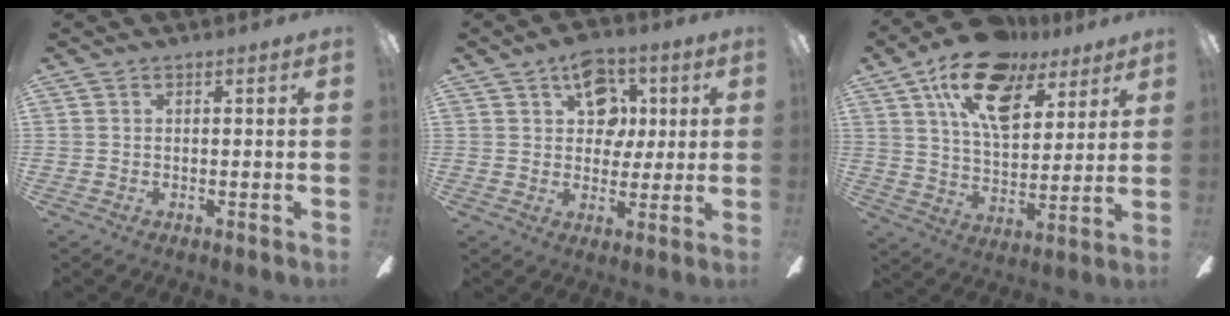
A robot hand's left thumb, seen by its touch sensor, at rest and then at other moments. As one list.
[{"total": 11.6, "force": [5.0, 8.5, 6.2], "torque": [-0.068, -0.012, 0.086]}, {"total": 19.2, "force": [11.4, 10.1, 11.7], "torque": [-0.198, -0.045, 0.199]}]